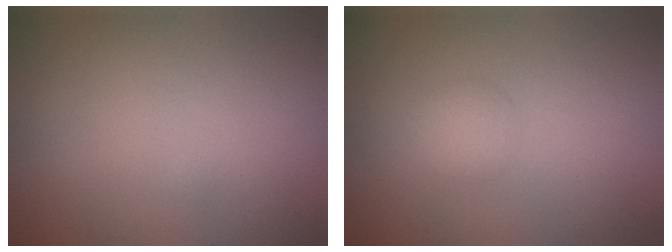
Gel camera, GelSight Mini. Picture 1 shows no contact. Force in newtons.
{"total": 1.5, "press": 1.5, "slide": 0.0}